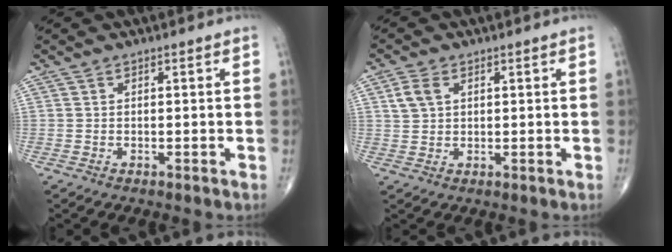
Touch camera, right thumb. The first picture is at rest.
{"total": 3.7, "force": [1.4, 2.5, 2.4], "torque": [-0.047, 0.004, 0.031]}